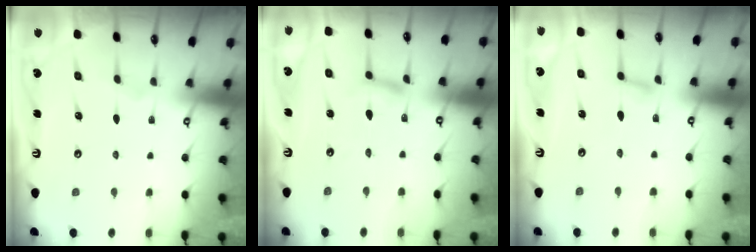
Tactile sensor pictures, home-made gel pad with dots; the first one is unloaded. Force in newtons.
{"total": 4.6, "press": 4.5, "slide": 0.4}
{"total": 3.3, "press": 3.3, "slide": 0.3}